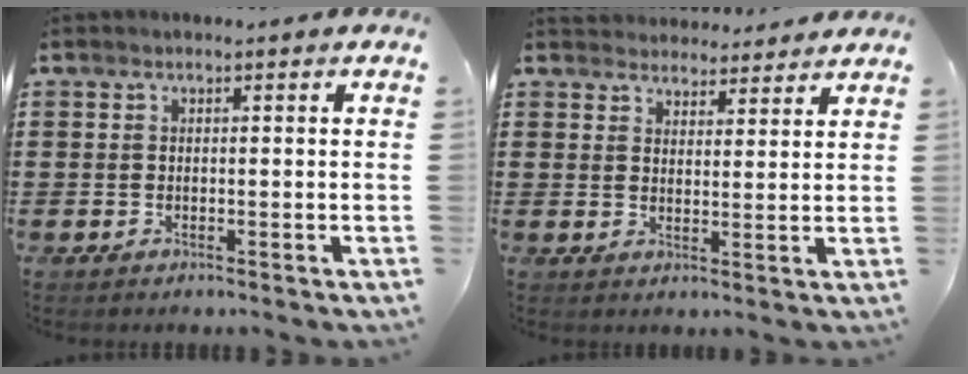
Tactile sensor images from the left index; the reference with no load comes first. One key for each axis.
{"total": 3.3, "fx": 3.1, "fy": 0.9, "fz": -0.5, "tx": -0.003, "ty": -0.006, "tz": 0.058}